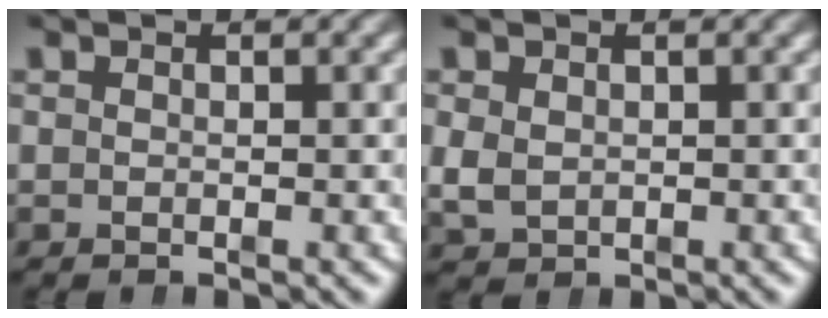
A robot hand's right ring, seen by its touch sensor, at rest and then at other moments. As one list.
[{"total": 2.1, "force": [-0.1, 1.9, 1.0], "torque": [-0.030, -0.014, 0.012]}]